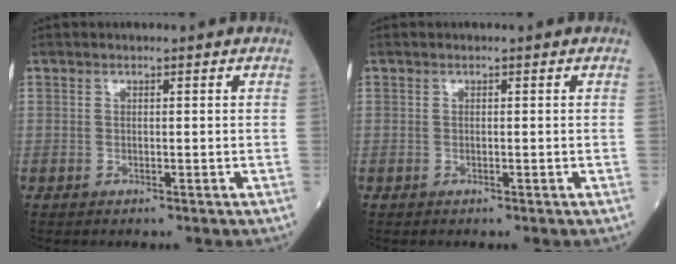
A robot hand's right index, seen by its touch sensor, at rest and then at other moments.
{"total": 0.0}